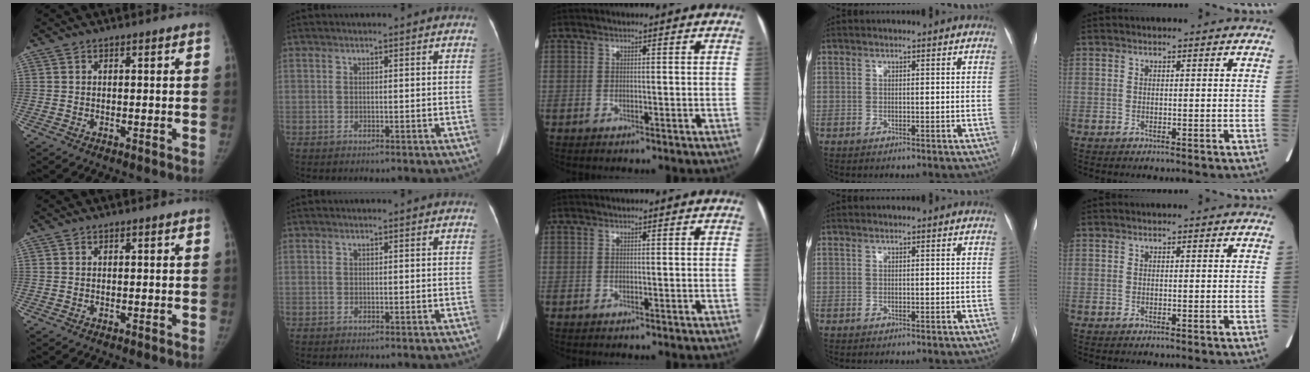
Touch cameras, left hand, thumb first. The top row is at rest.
{}